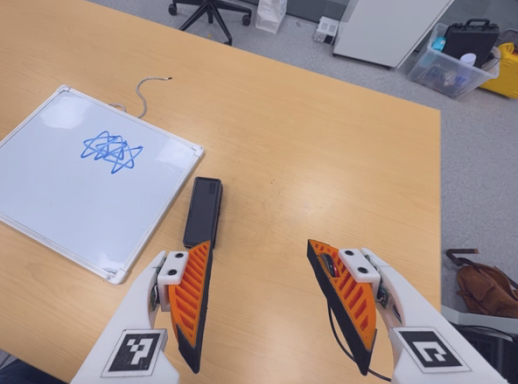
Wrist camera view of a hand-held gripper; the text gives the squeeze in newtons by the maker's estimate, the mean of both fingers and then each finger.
{"total": 0.0}